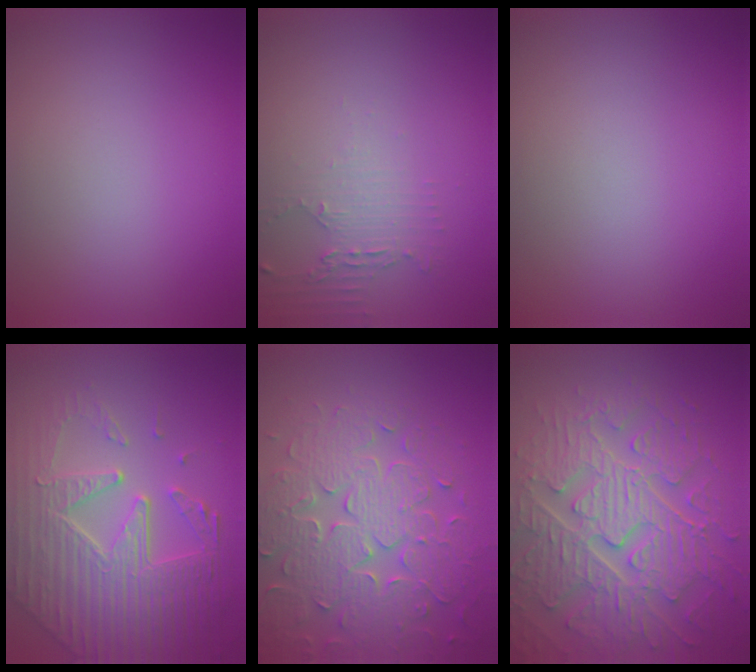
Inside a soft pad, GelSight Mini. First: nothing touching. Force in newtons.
{"total": 2.3, "press": 1.7, "slide": 1.5}
{"total": 0.0}
{"total": 8.1, "press": 6.0, "slide": 5.5}
{"total": 8.0, "press": 6.2, "slide": 5.0}
{"total": 8.6, "press": 6.5, "slide": 5.6}